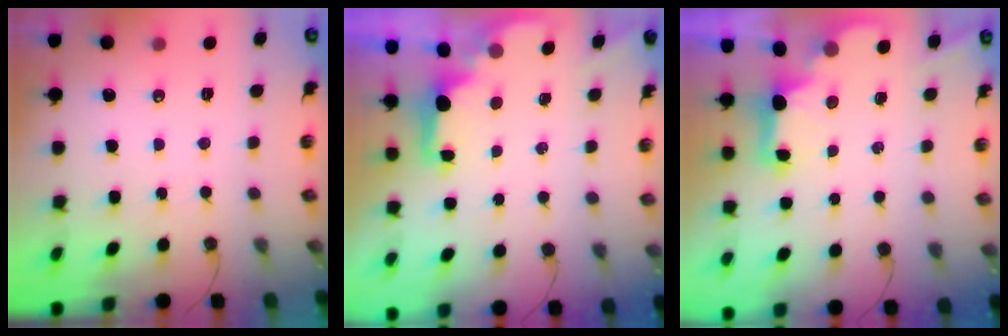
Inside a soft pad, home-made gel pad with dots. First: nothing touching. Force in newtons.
{"total": 1.8, "press": 1.6, "slide": 0.7}
{"total": 2.2, "press": 2.1, "slide": 0.6}